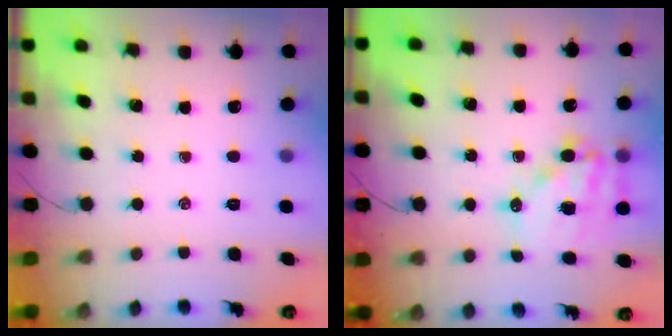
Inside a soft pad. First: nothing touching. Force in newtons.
{"total": 15.4, "press": 14.9, "slide": 3.9}